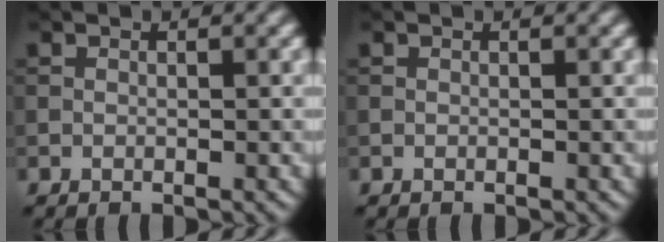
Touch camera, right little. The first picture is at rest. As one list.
[{"total": 0.0}]